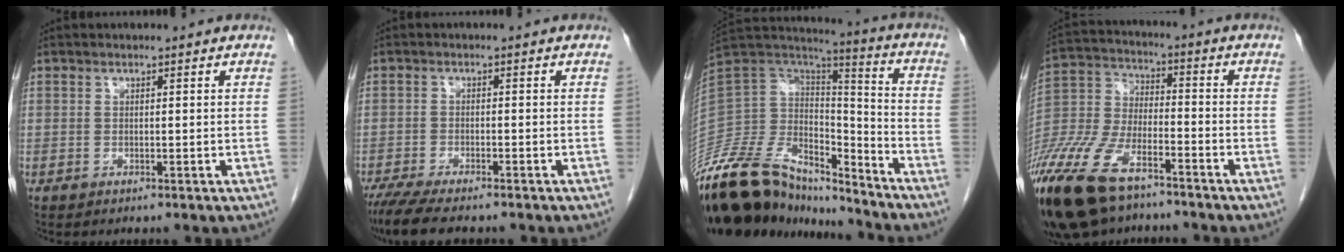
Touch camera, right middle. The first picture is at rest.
{"total": 8.1, "force": [-6.7, 1.3, 4.4], "torque": [-0.074, -0.019, -0.109]}
{"total": 25.2, "force": [-21.5, 8.7, 9.8], "torque": [-0.238, 0.014, -0.374]}
{"total": 20.6, "force": [-14.5, 7.8, 12.4], "torque": [-0.323, -0.037, -0.274]}